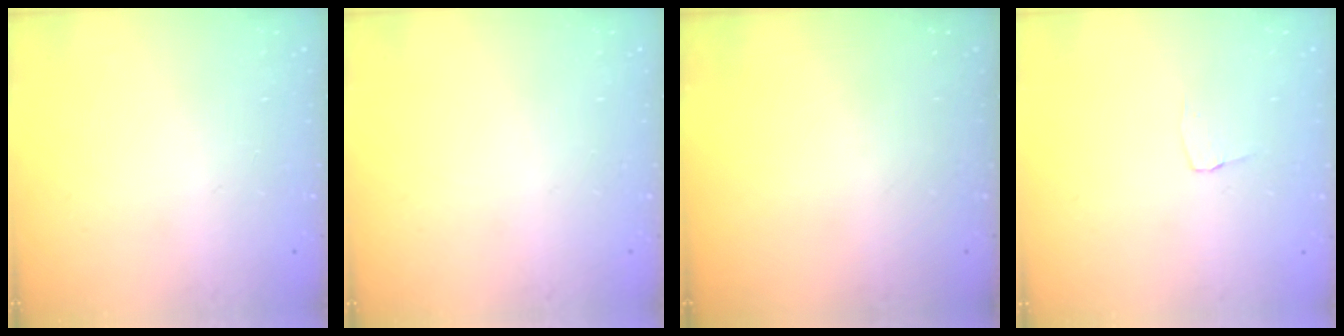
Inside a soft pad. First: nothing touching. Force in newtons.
{"total": 0.0}
{"total": 0.0}
{"total": 2.9, "press": 2.8, "slide": 0.3}